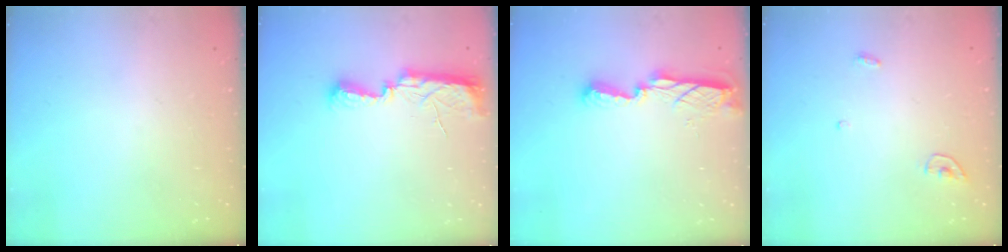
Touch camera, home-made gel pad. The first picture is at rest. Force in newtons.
{"total": 10.6, "press": 9.2, "slide": 5.3}
{"total": 7.8, "press": 7.7, "slide": 0.3}
{"total": 3.4, "press": 3.4, "slide": 0.3}